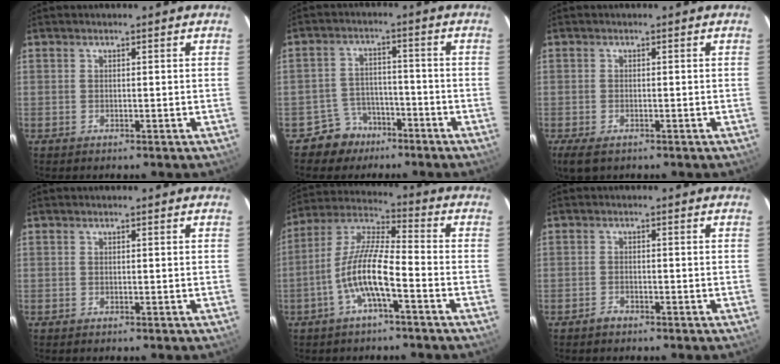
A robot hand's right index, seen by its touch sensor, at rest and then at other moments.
{"total": 6.4, "force": [-4.5, 4.5, 0.3], "torque": [-0.019, 0.025, -0.069]}
{"total": 4.0, "force": [-2.3, 2.2, 2.4], "torque": [-0.054, -0.014, -0.040]}
{"total": 0.0}
{"total": 10.8, "force": [-4.4, 2.0, 9.7], "torque": [-0.205, 0.005, -0.088]}
{"total": 1.6, "force": [-1.3, 0.8, 0.5], "torque": [-0.010, 0.002, -0.023]}